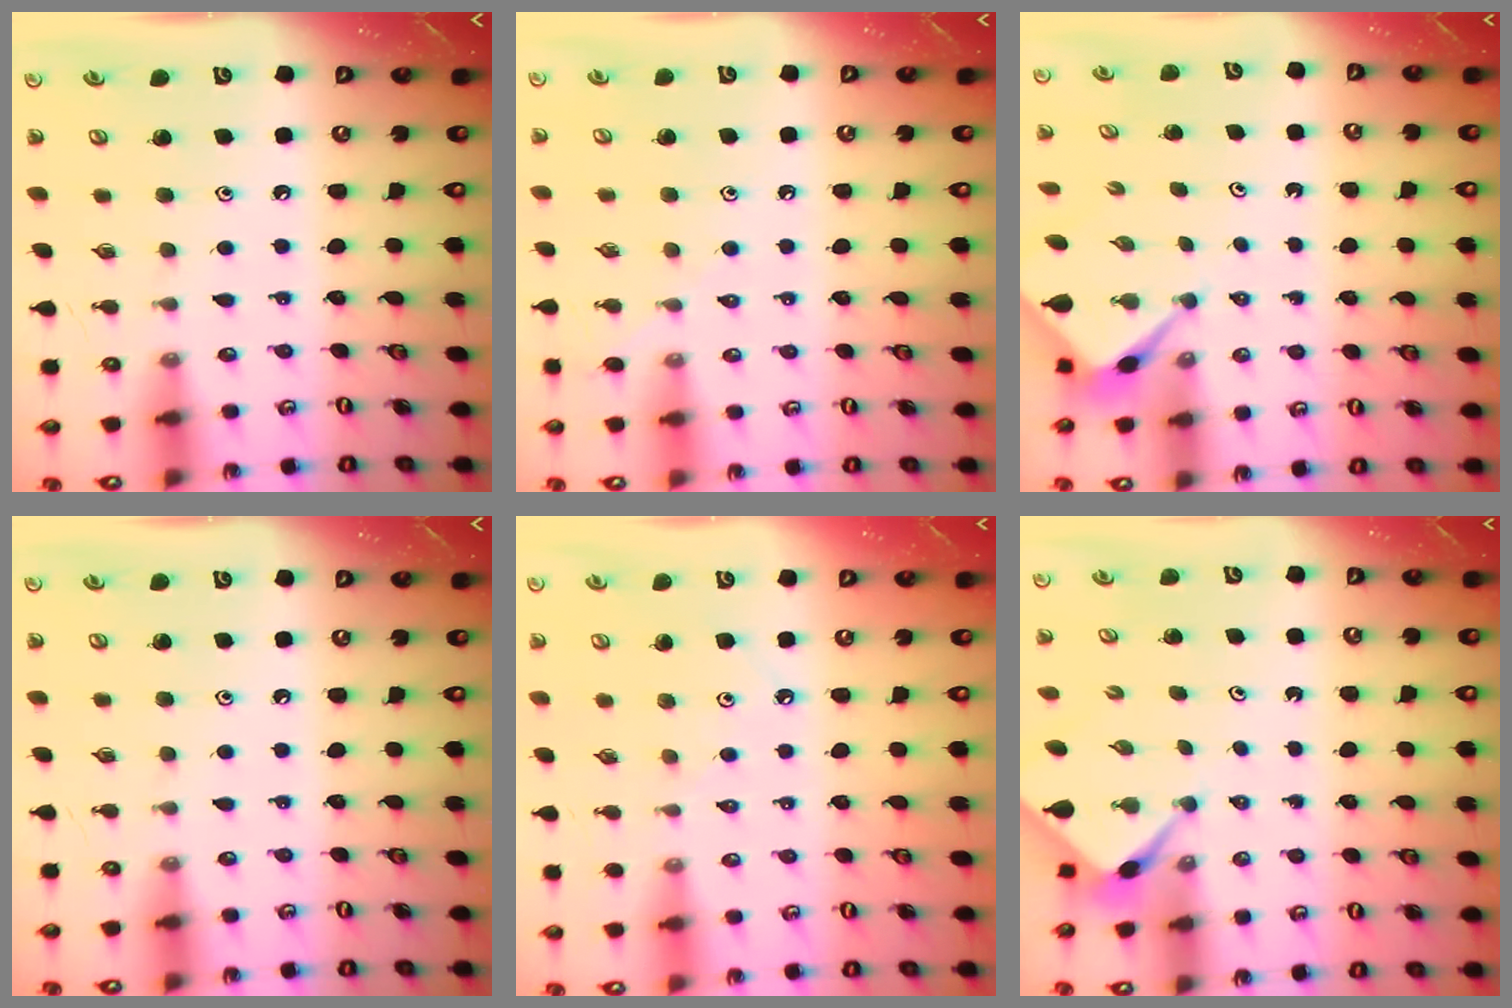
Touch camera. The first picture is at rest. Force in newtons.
{"total": 5.7, "press": 5.6, "slide": 0.7}
{"total": 2.6, "press": 2.5, "slide": 0.2}
{"total": 0.0}
{"total": 2.2, "press": 2.2, "slide": 0.4}
{"total": 2.3, "press": 2.3, "slide": 0.2}